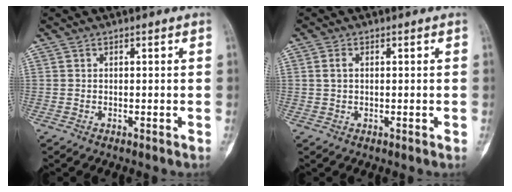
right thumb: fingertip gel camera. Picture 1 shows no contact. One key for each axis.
{"total": 1.8, "fx": 0.3, "fy": 1.3, "fz": 1.3, "tx": -0.026, "ty": 0.002, "tz": 0.007}